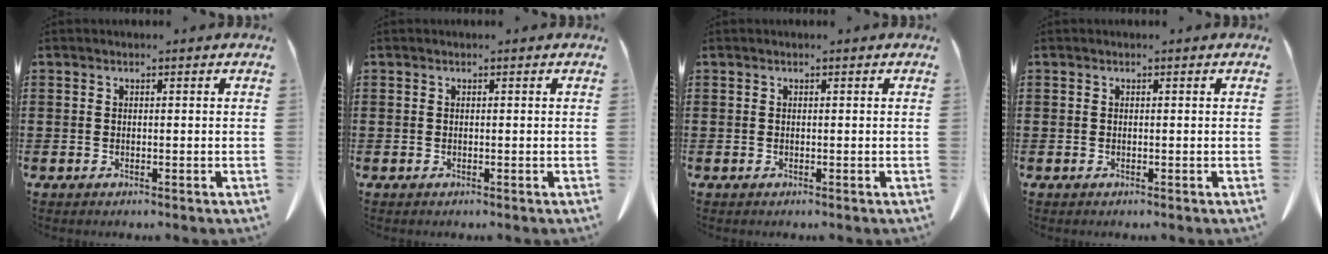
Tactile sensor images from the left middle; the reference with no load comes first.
{"total": 0.0}
{"total": 0.0}
{"total": 0.0}